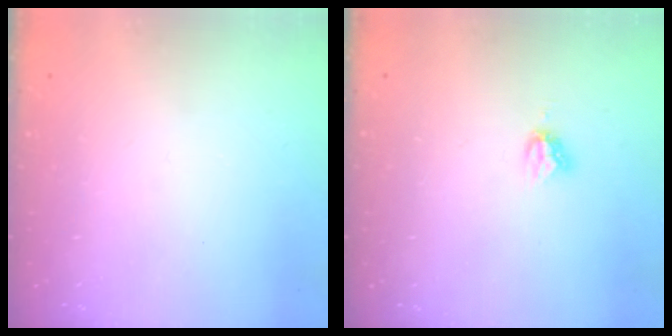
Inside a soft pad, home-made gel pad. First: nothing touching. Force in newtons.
{"total": 3.4, "press": 3.4, "slide": 0.4}